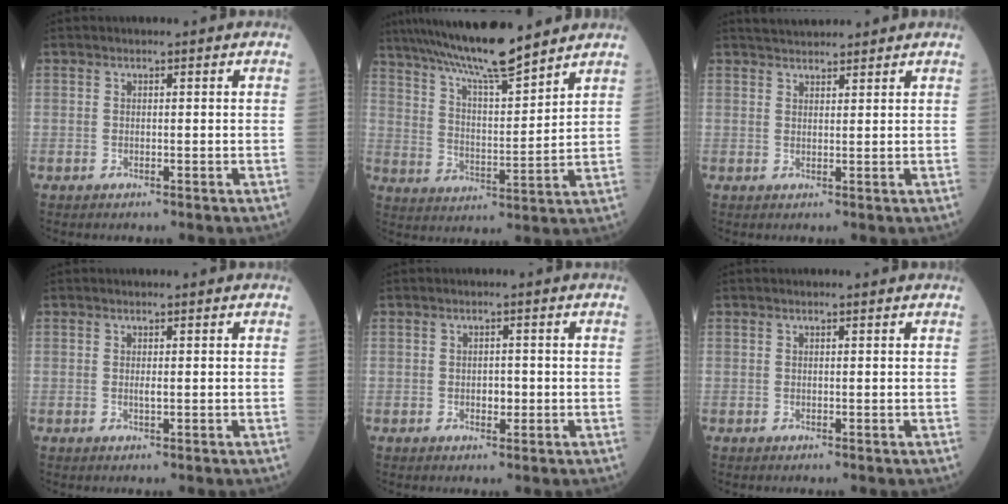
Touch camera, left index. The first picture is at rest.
{"total": 14.1, "force": [12.1, 0.7, 7.3], "torque": [-0.130, 0.008, 0.210]}
{"total": 4.7, "force": [4.4, 0.9, 1.3], "torque": [-0.023, 0.033, 0.072]}
{"total": 0.6, "force": [0.1, 0.0, 0.6], "torque": [-0.016, -0.002, 0.002]}
{"total": 1.6, "force": [-0.3, 1.0, 1.2], "torque": [-0.019, 0.001, -0.002]}
{"total": 0.8, "force": [0.7, 0.0, 0.4], "torque": [-0.010, 0.007, 0.011]}